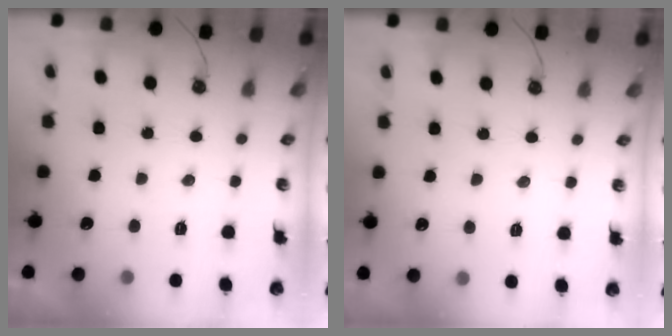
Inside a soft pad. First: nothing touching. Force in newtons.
{"total": 2.4, "press": 2.4, "slide": 0.4}